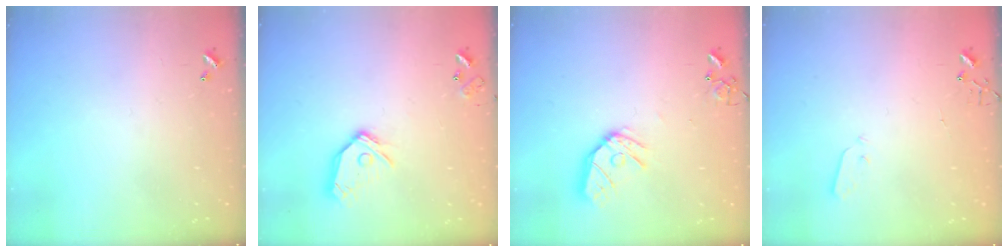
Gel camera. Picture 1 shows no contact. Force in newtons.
{"total": 12.2, "press": 12.1, "slide": 1.4}
{"total": 13.2, "press": 13.1, "slide": 1.5}
{"total": 2.0, "press": 2.0, "slide": 0.4}